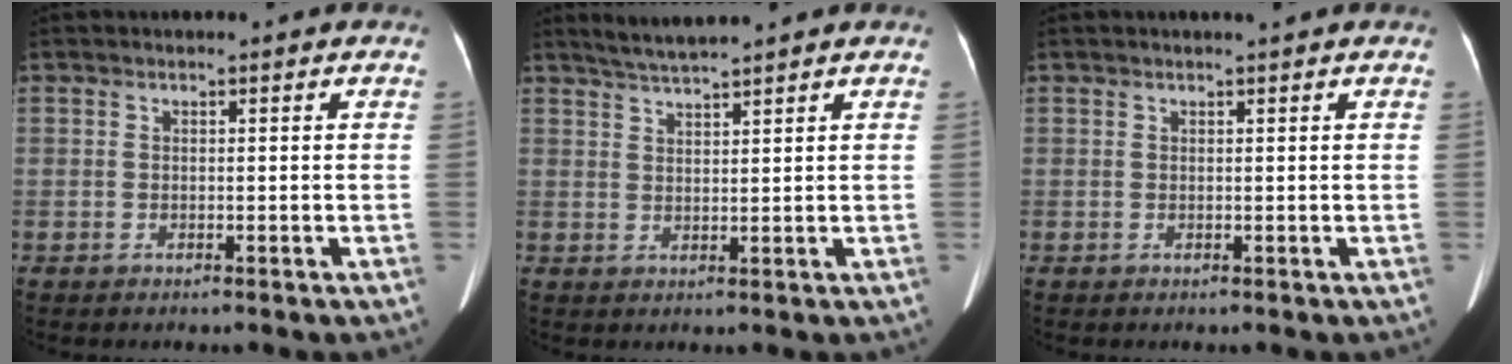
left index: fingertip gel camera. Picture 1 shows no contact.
{"total": 4.0, "force": [3.7, -0.8, 1.4], "torque": [-0.031, 0.012, 0.073]}
{"total": 0.8, "force": [0.7, -0.1, 0.5], "torque": [-0.009, 0.001, 0.015]}